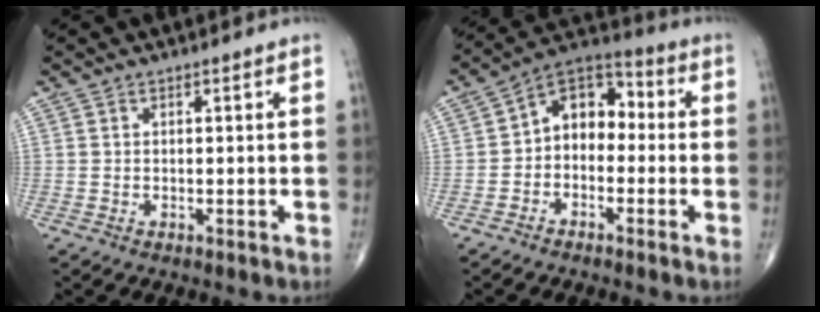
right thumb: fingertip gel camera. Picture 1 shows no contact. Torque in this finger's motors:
{"motor_torque": [0.02, 0.24, 0.39, -0.22, 0.05]}